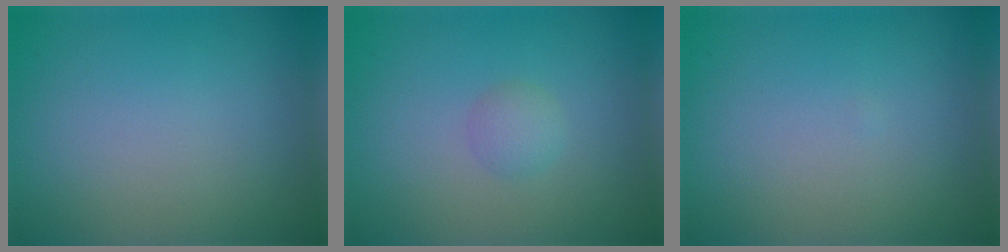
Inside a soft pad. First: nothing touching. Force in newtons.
{"total": 1.3, "press": 1.3, "slide": 0.1}
{"total": 0.0}